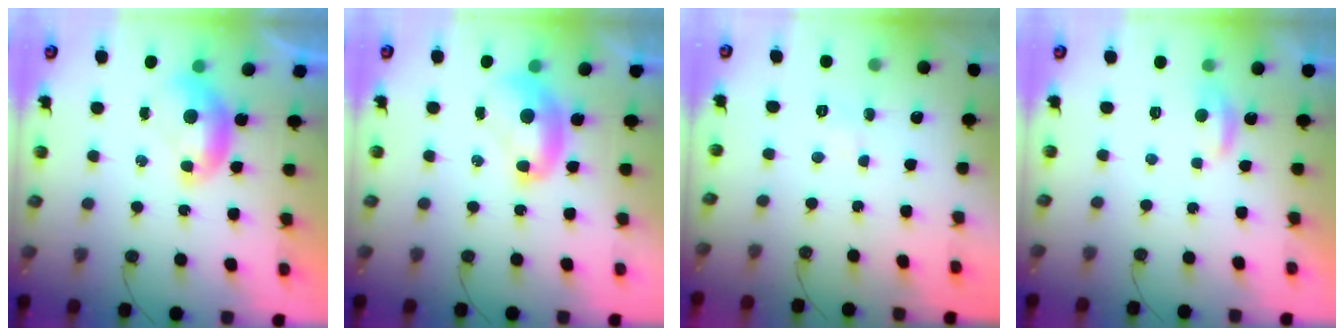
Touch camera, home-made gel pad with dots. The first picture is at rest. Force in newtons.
{"total": 1.8, "press": 1.8, "slide": 0.0}
{"total": 1.7, "press": 1.6, "slide": 0.4}
{"total": 1.4, "press": 1.3, "slide": 0.5}